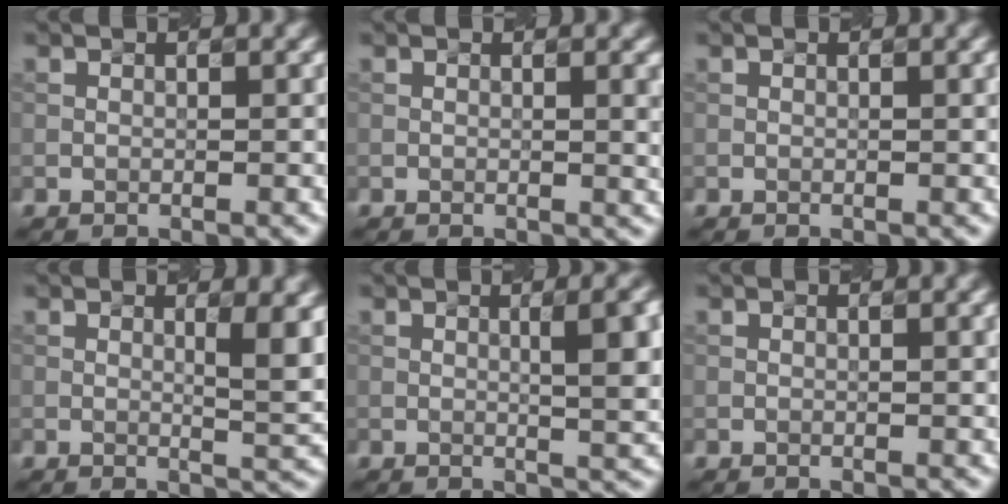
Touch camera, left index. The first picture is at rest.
{"total": 2.4, "force": [0.3, 0.7, 2.3], "torque": [-0.019, 0.004, 0.007]}
{"total": 1.1, "force": [0.2, 0.3, 1.0], "torque": [-0.010, 0.004, 0.001]}
{"total": 4.0, "force": [0.9, 0.9, 3.8], "torque": [-0.045, -0.004, 0.020]}
{"total": 6.0, "force": [0.8, 1.7, 5.7], "torque": [-0.058, 0.010, 0.018]}
{"total": 1.5, "force": [0.3, 0.5, 1.4], "torque": [-0.012, 0.006, 0.003]}